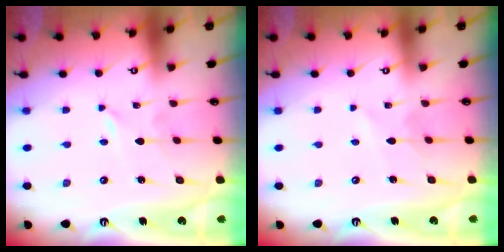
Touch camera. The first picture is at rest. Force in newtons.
{"total": 2.7, "press": 2.7, "slide": 0.3}